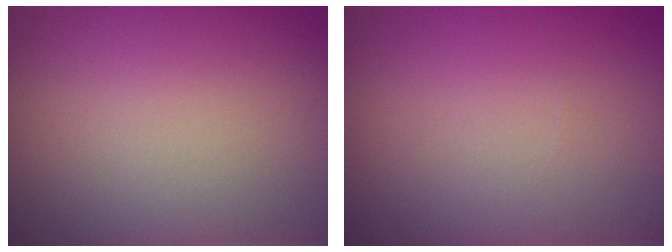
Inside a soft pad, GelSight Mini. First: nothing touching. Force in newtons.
{"total": 0.0}